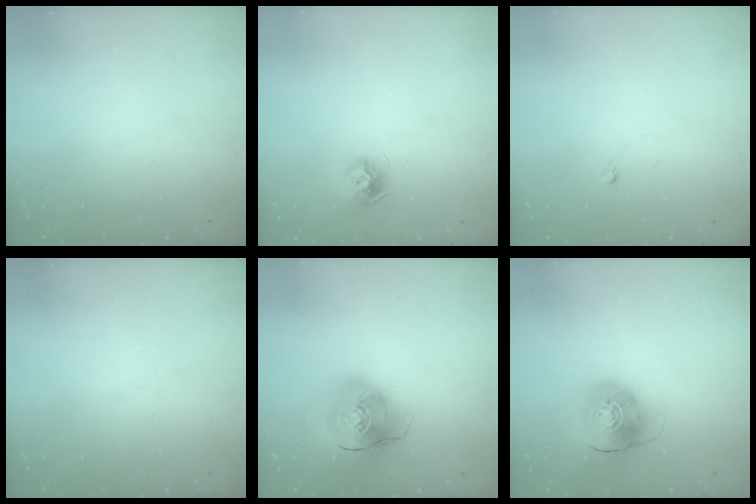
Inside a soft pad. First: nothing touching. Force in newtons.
{"total": 8.7, "press": 8.7, "slide": 0.0}
{"total": 2.5, "press": 2.5, "slide": 0.2}
{"total": 0.0}
{"total": 14.9, "press": 14.7, "slide": 2.5}
{"total": 9.8, "press": 9.7, "slide": 1.4}